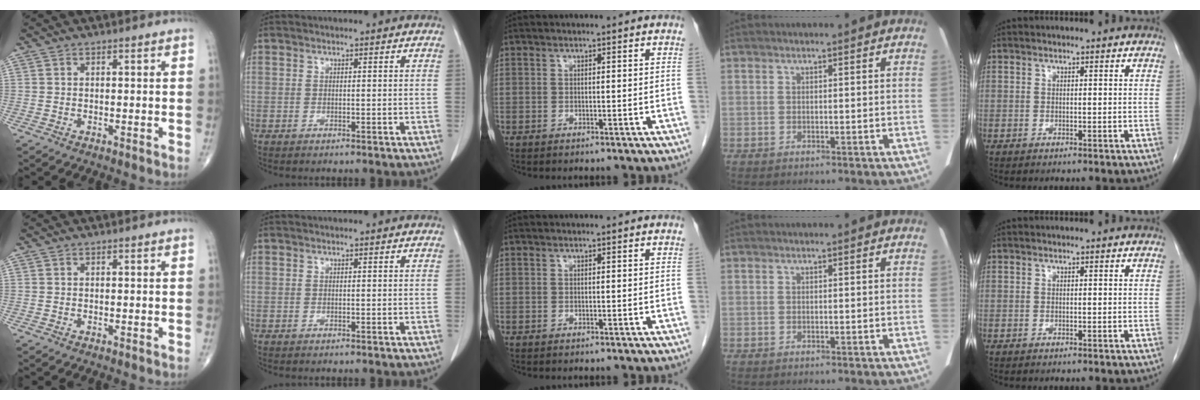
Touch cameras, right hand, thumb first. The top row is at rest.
{}